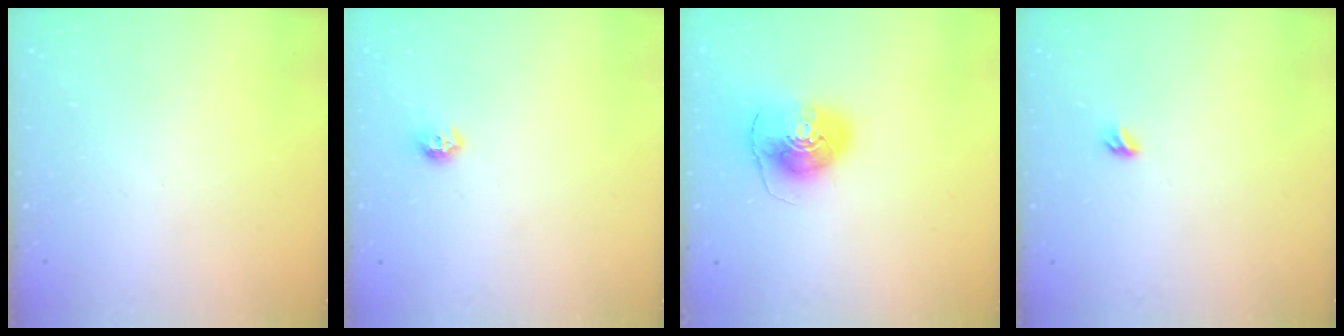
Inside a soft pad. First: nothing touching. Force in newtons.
{"total": 6.8, "press": 6.7, "slide": 1.0}
{"total": 10.2, "press": 10.1, "slide": 1.5}
{"total": 3.2, "press": 3.1, "slide": 0.8}